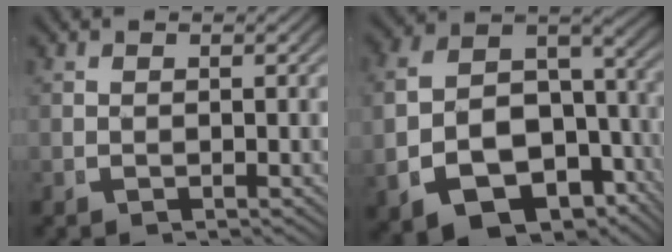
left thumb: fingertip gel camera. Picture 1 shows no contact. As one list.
[{"total": 15.7, "force": [-4.9, 11.5, 9.6], "torque": [-0.198, -0.057, -0.053]}]